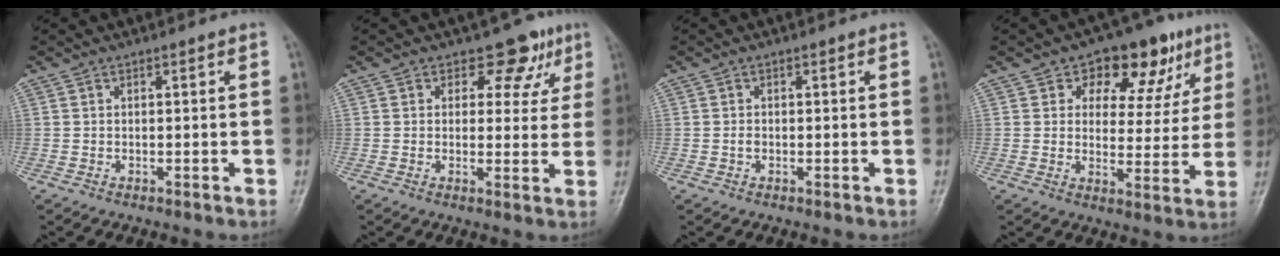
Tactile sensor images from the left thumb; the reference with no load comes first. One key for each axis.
{"total": 6.2, "fx": 3.8, "fy": 4.3, "fz": 2.3, "tx": 0.012, "ty": -0.014, "tz": 0.041}
{"total": 0.8, "fx": -0.2, "fy": 0.6, "fz": 0.5, "tx": -0.008, "ty": 0.001, "tz": -0.004}
{"total": 13.4, "fx": 7.2, "fy": 8.5, "fz": 7.5, "tx": -0.036, "ty": -0.018, "tz": 0.097}